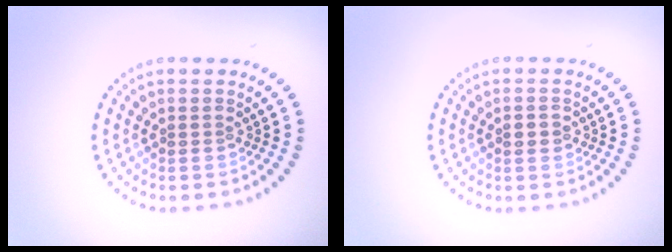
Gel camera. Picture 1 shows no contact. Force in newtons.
{"total": 1.0, "press": 1.0, "slide": 0.2}